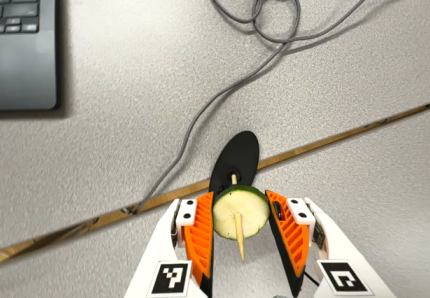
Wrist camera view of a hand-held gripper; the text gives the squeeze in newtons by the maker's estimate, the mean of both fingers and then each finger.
{"total": 10.2, "left": 10.7, "right": 9.7}